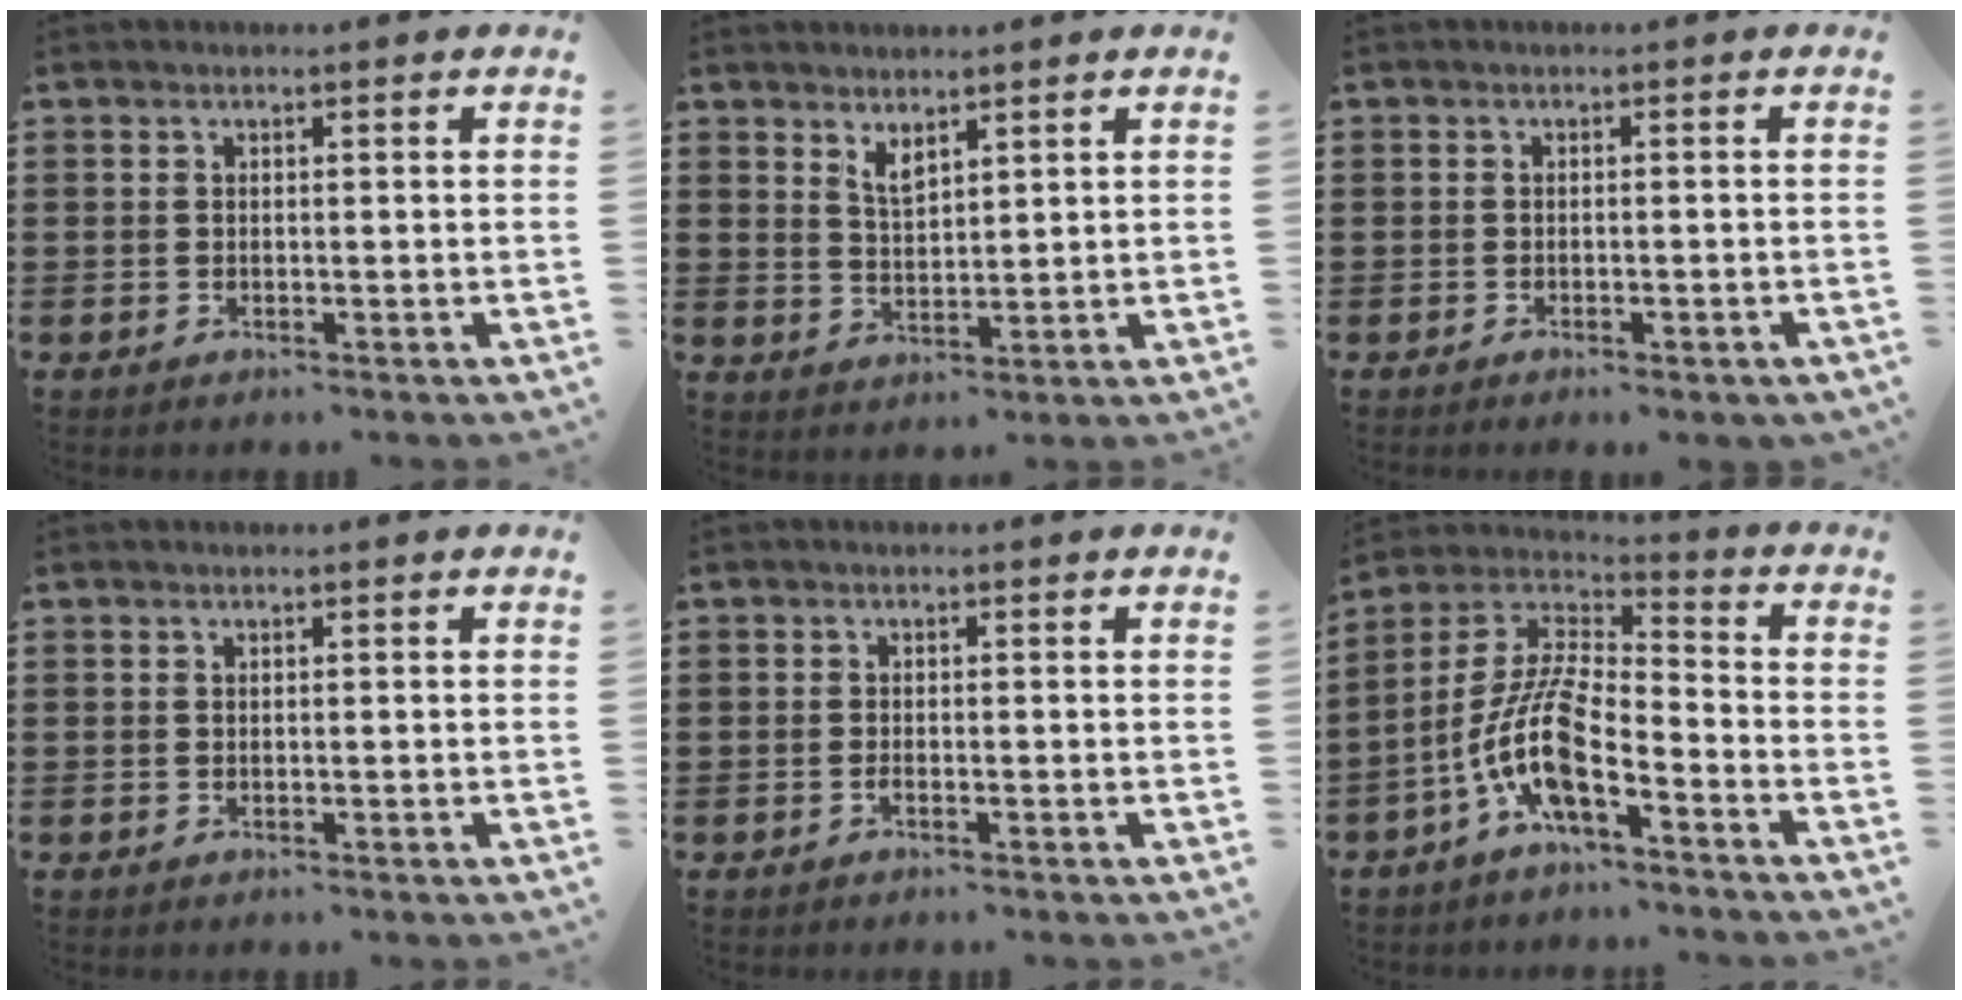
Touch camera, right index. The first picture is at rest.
{"total": 2.9, "force": [2.3, 0.8, 1.5], "torque": [-0.035, -0.001, 0.044]}
{"total": 0.9, "force": [-0.7, 0.2, 0.6], "torque": [-0.014, -0.004, -0.012]}
{"total": 0.0}
{"total": 0.7, "force": [-0.5, 0.1, 0.5], "torque": [-0.011, -0.003, -0.008]}
{"total": 11.2, "force": [-5.8, 3.3, 9.1], "torque": [-0.221, -0.021, -0.122]}